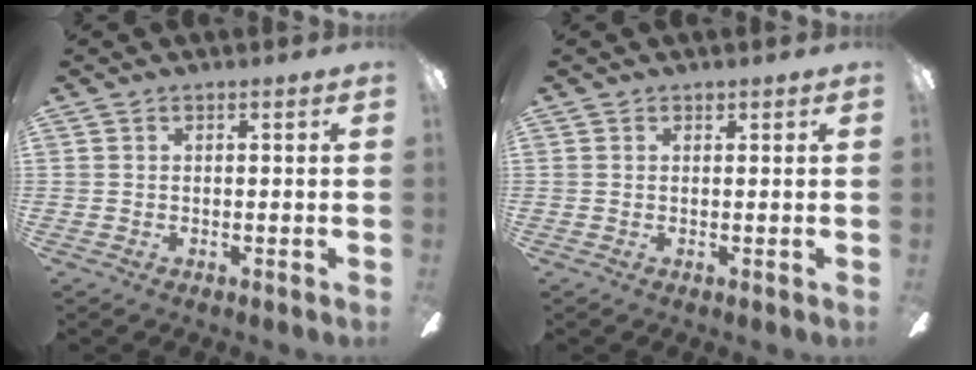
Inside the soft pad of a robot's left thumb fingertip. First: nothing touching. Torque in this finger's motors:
{"motor_torque": [0.08, 0.09, 0.13, -0.13, 0.00]}